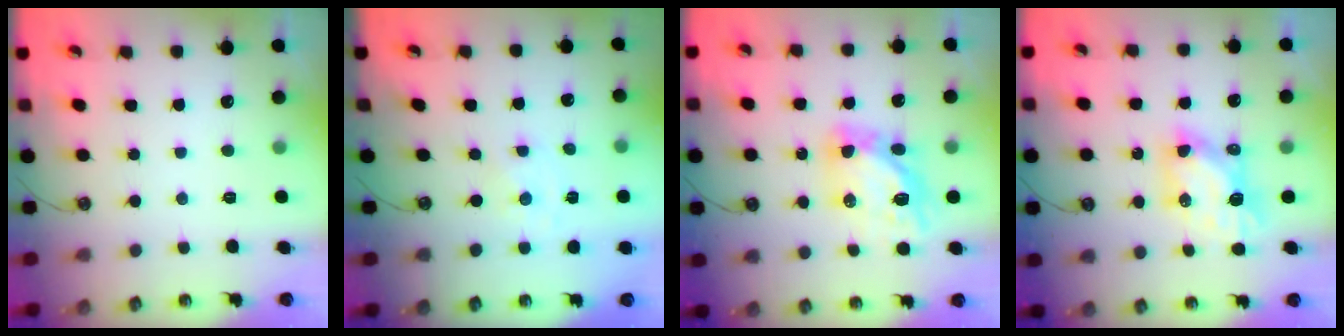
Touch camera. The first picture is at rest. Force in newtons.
{"total": 0.0}
{"total": 12.3, "press": 12.2, "slide": 1.5}
{"total": 6.9, "press": 6.9, "slide": 0.6}